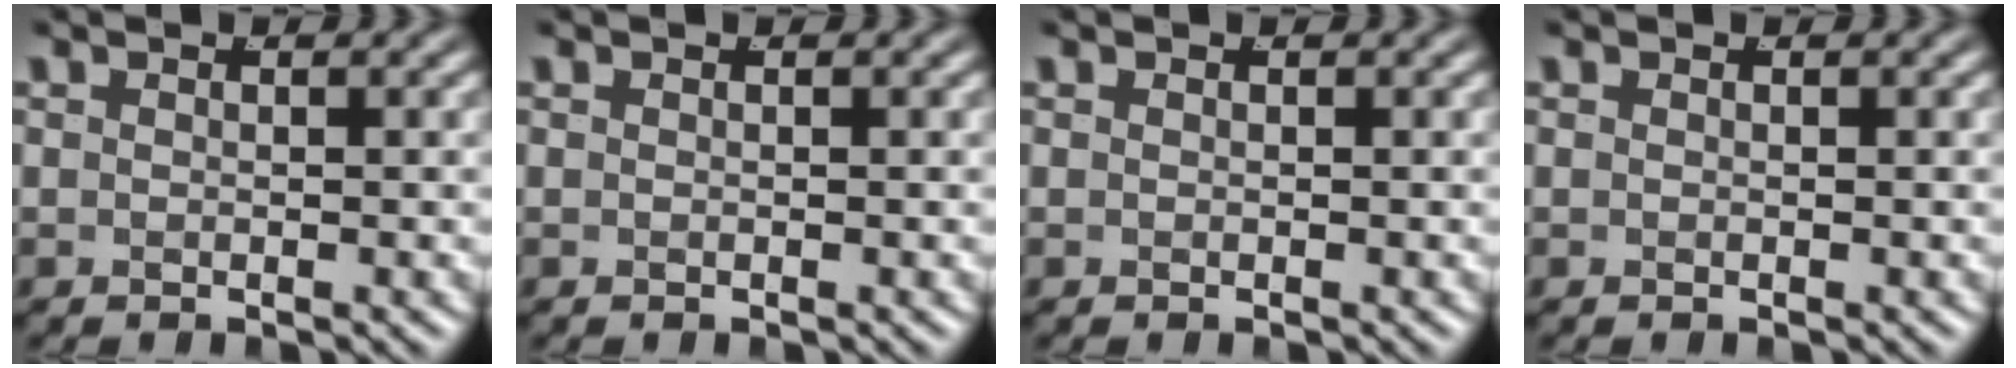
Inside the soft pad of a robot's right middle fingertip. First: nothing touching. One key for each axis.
{"total": 0.0}
{"total": 0.0}
{"total": 0.0}